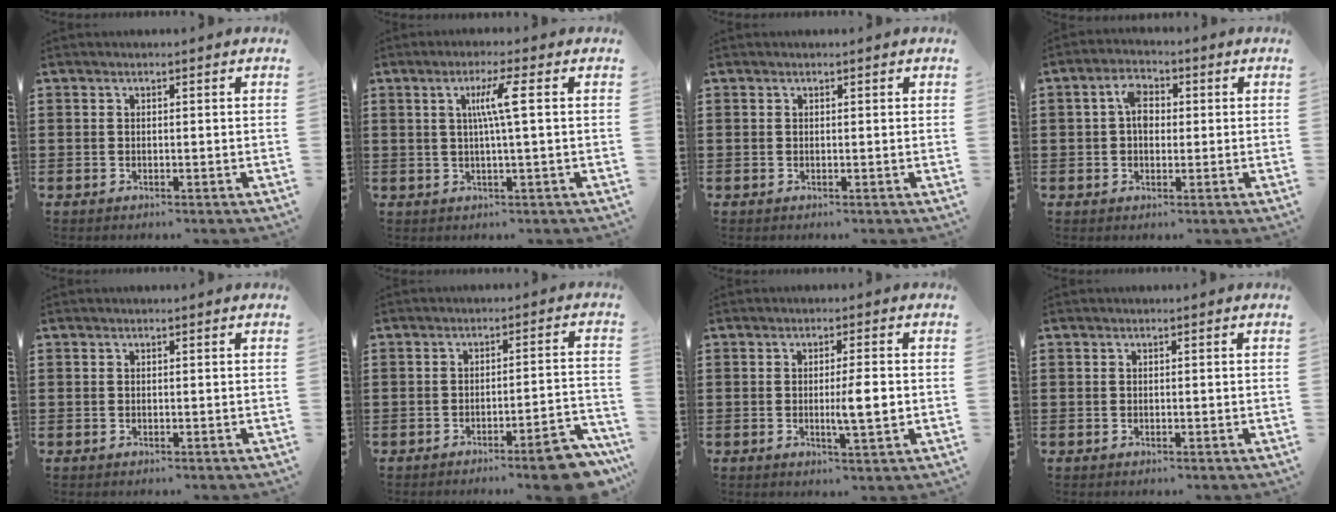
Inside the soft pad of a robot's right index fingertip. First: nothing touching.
{"total": 5.1, "force": [0.8, -0.5, 5.1], "torque": [-0.097, -0.002, 0.007]}
{"total": 0.0}
{"total": 4.4, "force": [0.5, 2.9, 3.3], "torque": [-0.064, 0.011, 0.004]}
{"total": 0.0}
{"total": 6.5, "force": [-4.9, 0.1, 4.2], "torque": [-0.064, -0.007, -0.088]}
{"total": 4.7, "force": [-0.4, 0.6, 4.7], "torque": [-0.080, -0.003, -0.008]}
{"total": 0.0}